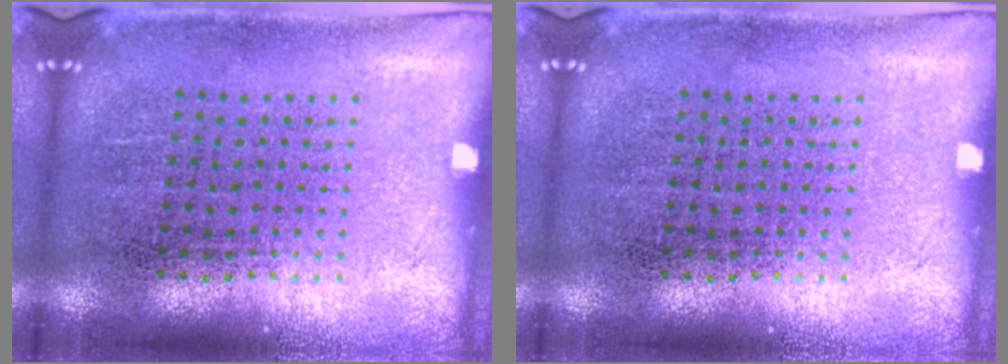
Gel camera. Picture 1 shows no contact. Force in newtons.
{"total": 0.0}